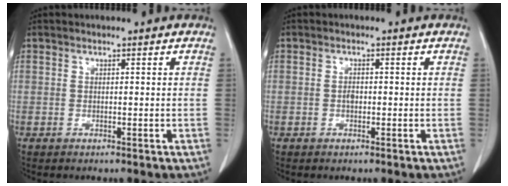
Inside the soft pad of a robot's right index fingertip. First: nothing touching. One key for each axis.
{"total": 1.0, "fx": -0.2, "fy": 0.6, "fz": 0.8, "tx": -0.016, "ty": 0.002, "tz": -0.004}